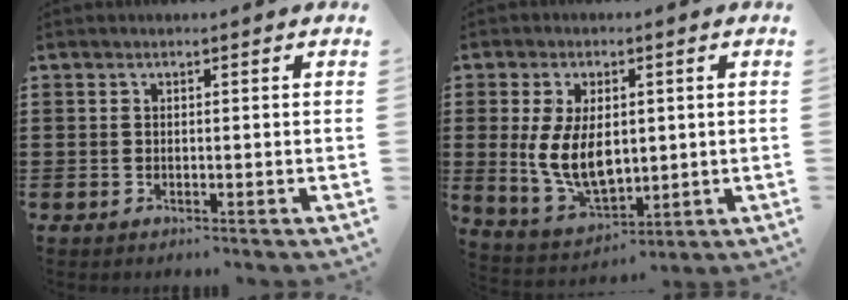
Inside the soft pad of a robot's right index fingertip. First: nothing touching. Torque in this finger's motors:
{"motor_torque": [1.78, -0.36, 1.05, 0.21]}